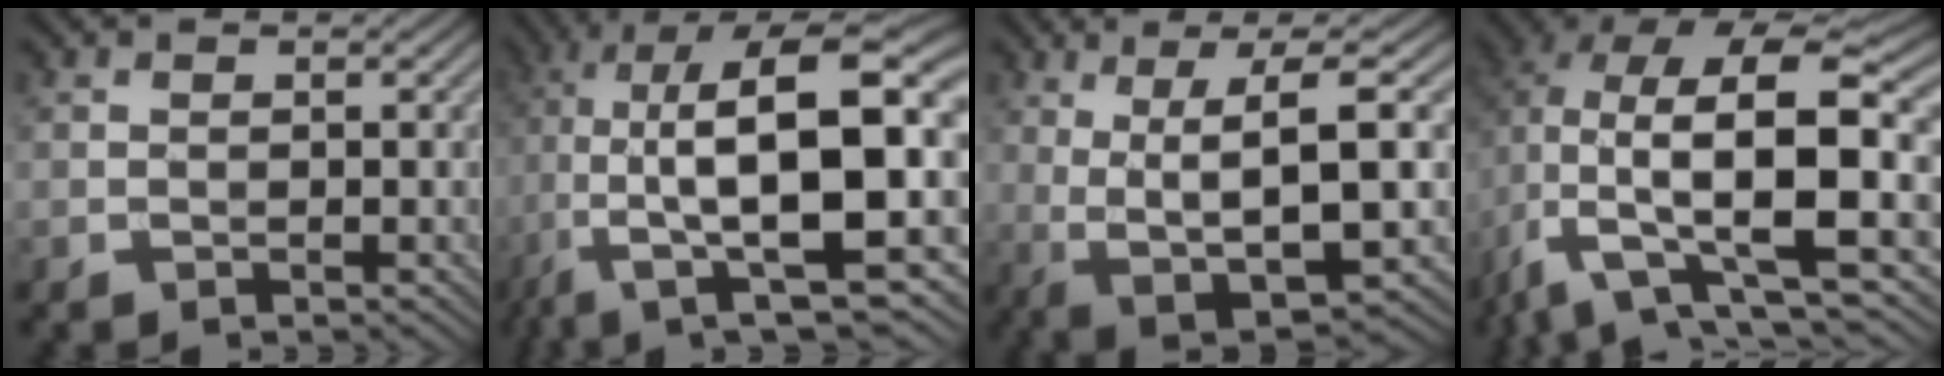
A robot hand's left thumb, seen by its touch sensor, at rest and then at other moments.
{"total": 18.6, "force": [0.1, 8.6, 16.5], "torque": [-0.306, 0.008, 0.000]}
{"total": 10.9, "force": [0.7, 2.5, 10.5], "torque": [-0.189, 0.017, 0.027]}
{"total": 15.9, "force": [-0.2, 8.0, 13.7], "torque": [-0.270, -0.021, 0.001]}